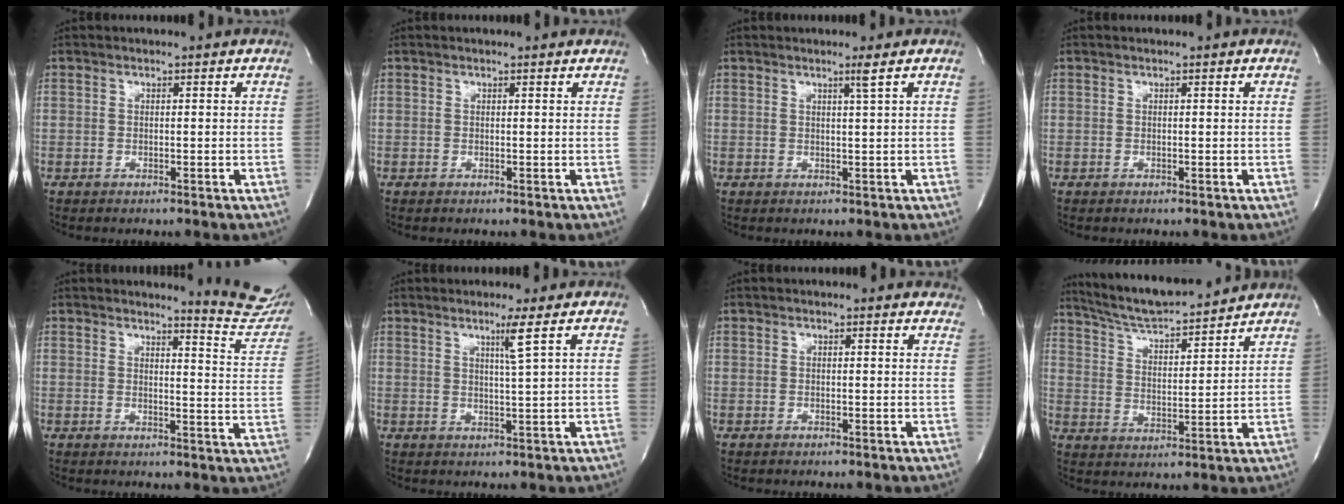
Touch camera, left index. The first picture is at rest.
{"total": 1.0, "force": [1.0, 0.0, 0.2], "torque": [-0.012, 0.003, 0.008]}
{"total": 1.4, "force": [0.7, -0.7, 1.0], "torque": [-0.029, -0.012, 0.019]}
{"total": 0.0}
{"total": 9.7, "force": [9.6, -0.4, 1.1], "torque": [-0.006, -0.091, 0.091]}
{"total": 3.2, "force": [1.6, -1.3, 2.5], "torque": [-0.045, -0.013, 0.035]}
{"total": 3.9, "force": [3.6, 1.0, 1.0], "torque": [-0.008, 0.003, 0.022]}
{"total": 14.8, "force": [13.7, 1.3, 5.4], "torque": [-0.097, 0.007, 0.223]}